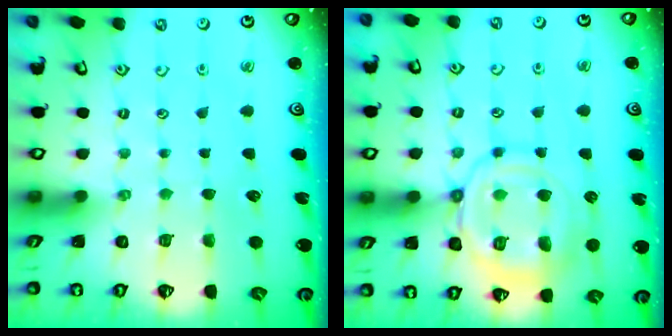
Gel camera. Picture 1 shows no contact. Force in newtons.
{"total": 13.6, "press": 13.6, "slide": 1.3}